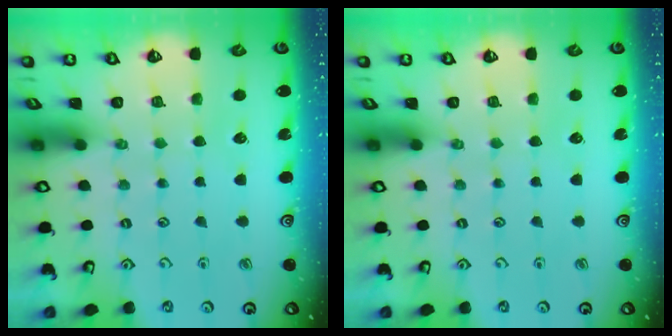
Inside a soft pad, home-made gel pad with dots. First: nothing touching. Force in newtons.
{"total": 0.0}